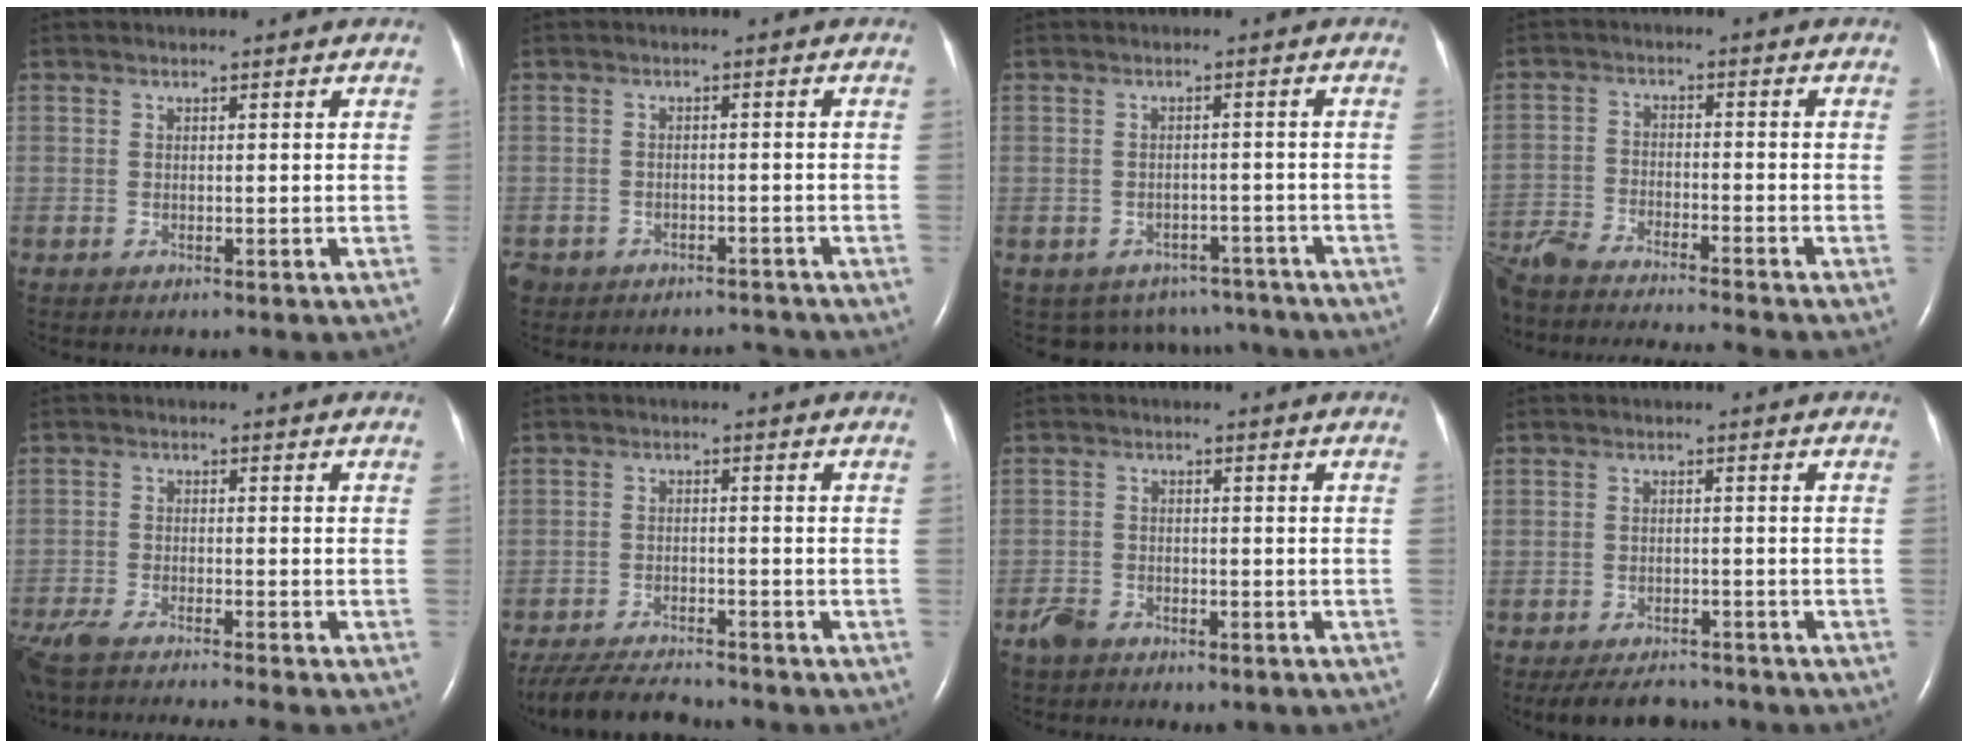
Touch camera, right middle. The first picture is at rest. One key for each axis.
{"total": 6.0, "fx": -5.2, "fy": 2.9, "fz": 0.0, "tx": -0.001, "ty": 0.008, "tz": -0.079}
{"total": 8.8, "fx": -7.6, "fy": 4.4, "fz": 0.2, "tx": -0.002, "ty": 0.021, "tz": -0.083}
{"total": 17.9, "fx": -16.5, "fy": 0.3, "fz": 6.9, "tx": -0.140, "ty": -0.023, "tz": -0.266}
{"total": 14.2, "fx": -12.6, "fy": -0.3, "fz": 6.6, "tx": -0.102, "ty": -0.035, "tz": -0.204}
{"total": 9.3, "fx": -8.6, "fy": 1.2, "fz": 3.1, "tx": -0.054, "ty": -0.014, "tz": -0.140}
{"total": 3.7, "fx": -3.0, "fy": 1.9, "fz": 1.0, "tx": -0.028, "ty": 0.001, "tz": -0.050}
{"total": 6.7, "fx": -6.1, "fy": 2.3, "fz": 1.7, "tx": -0.025, "ty": -0.007, "tz": -0.085}